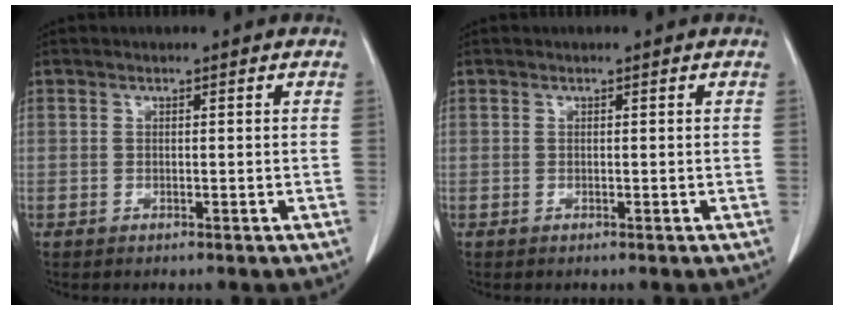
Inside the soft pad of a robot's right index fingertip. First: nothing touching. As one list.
[{"total": 0.0}]